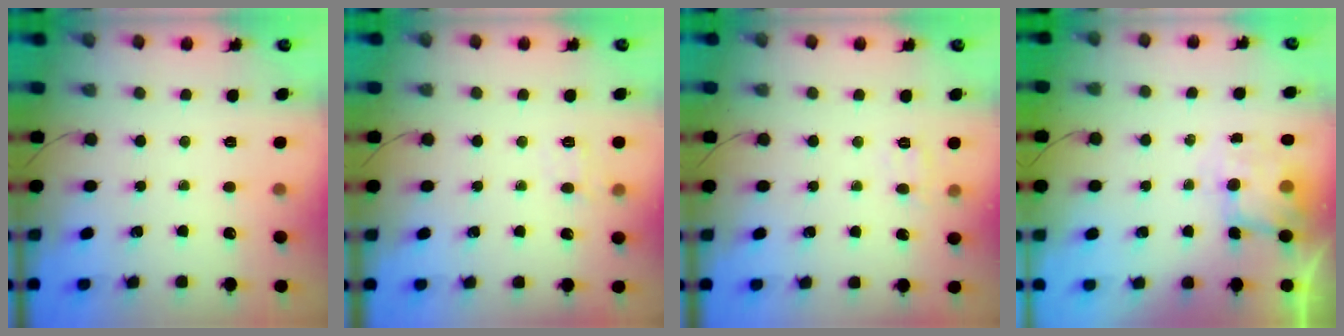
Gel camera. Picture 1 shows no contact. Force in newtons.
{"total": 7.2, "press": 6.9, "slide": 1.9}
{"total": 6.6, "press": 6.3, "slide": 1.6}
{"total": 6.5, "press": 6.4, "slide": 1.0}